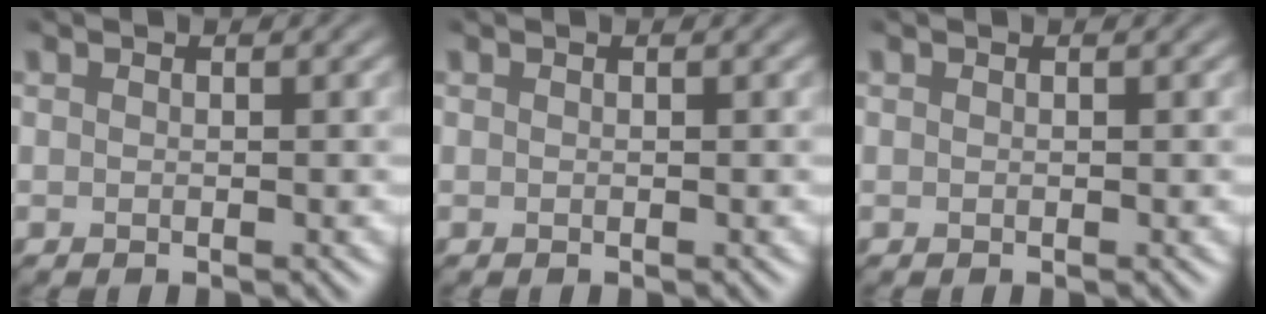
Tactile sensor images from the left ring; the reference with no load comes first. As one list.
[{"total": 0.0}, {"total": 0.0}]